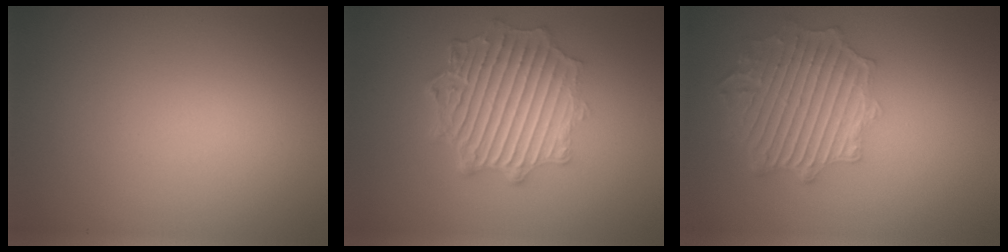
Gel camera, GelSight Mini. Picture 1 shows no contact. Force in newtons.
{"total": 7.1, "press": 5.4, "slide": 4.7}
{"total": 6.4, "press": 4.9, "slide": 4.1}